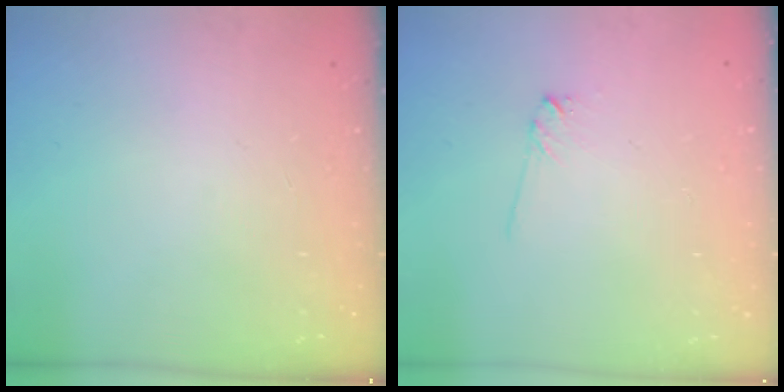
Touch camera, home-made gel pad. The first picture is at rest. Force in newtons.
{"total": 3.6, "press": 3.5, "slide": 0.5}